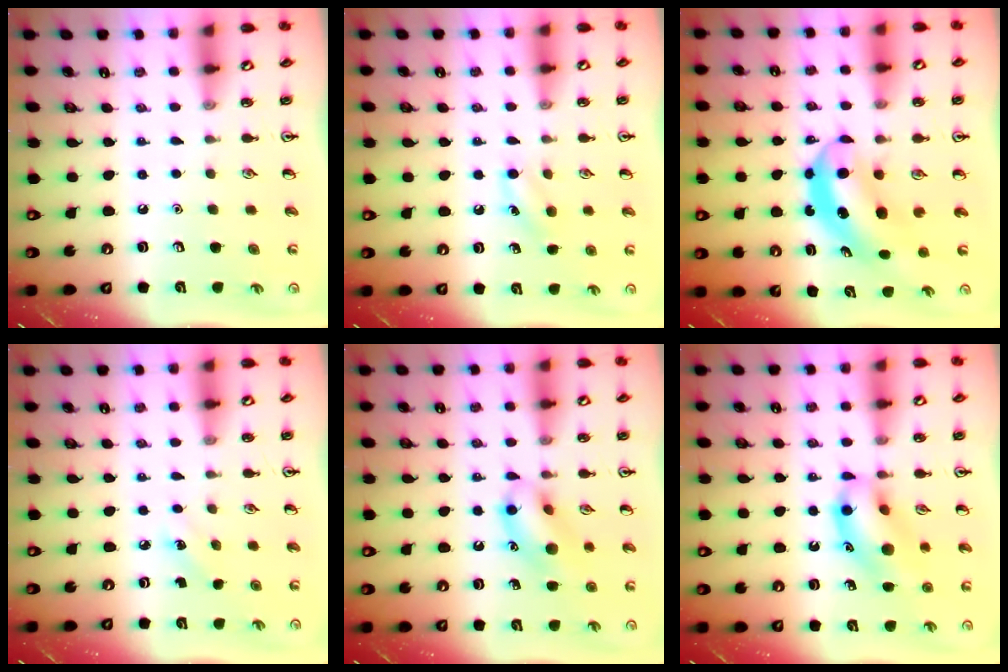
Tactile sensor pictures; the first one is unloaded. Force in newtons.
{"total": 7.1, "press": 6.8, "slide": 2.0}
{"total": 5.4, "press": 5.3, "slide": 1.1}
{"total": 2.4, "press": 2.3, "slide": 0.9}
{"total": 12.7, "press": 12.6, "slide": 1.7}
{"total": 13.9, "press": 13.8, "slide": 1.7}